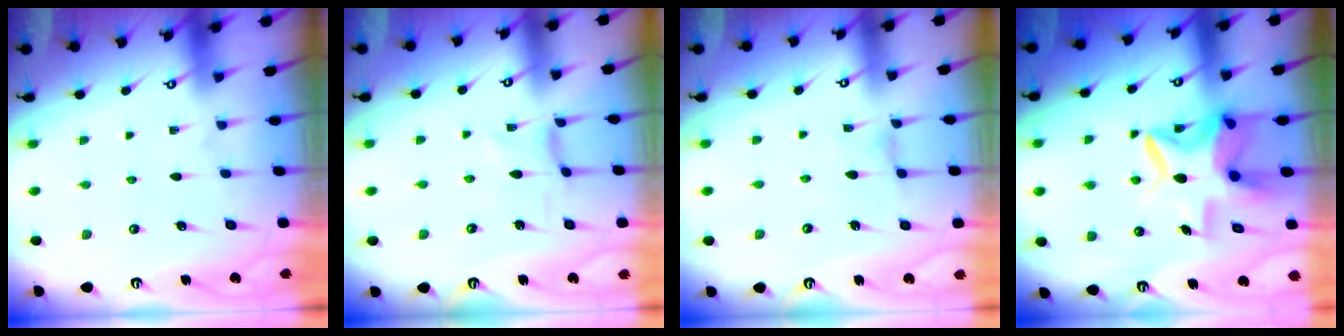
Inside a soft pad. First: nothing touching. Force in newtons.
{"total": 0.6, "press": 0.5, "slide": 0.3}
{"total": 1.1, "press": 1.1, "slide": 0.2}
{"total": 12.7, "press": 12.6, "slide": 2.0}